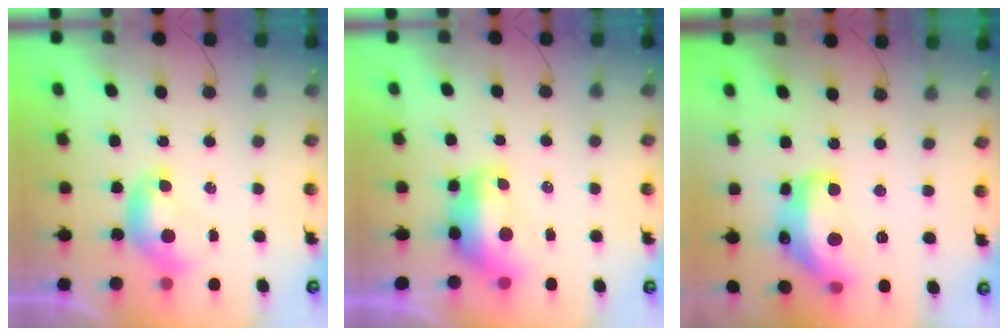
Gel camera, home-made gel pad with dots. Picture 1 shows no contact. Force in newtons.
{"total": 2.7, "press": 2.5, "slide": 1.1}
{"total": 10.4, "press": 10.4, "slide": 1.0}